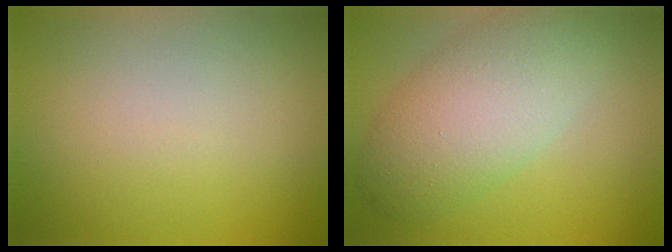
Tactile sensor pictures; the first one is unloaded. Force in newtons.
{"total": 6.9, "press": 6.9, "slide": 0.6}